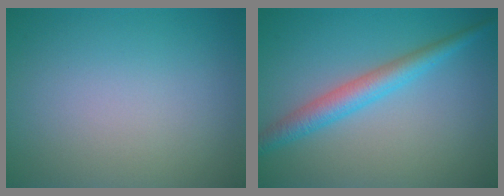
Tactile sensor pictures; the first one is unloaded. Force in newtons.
{"total": 3.4, "press": 3.4, "slide": 0.2}